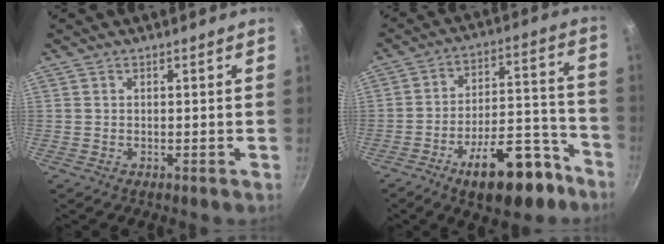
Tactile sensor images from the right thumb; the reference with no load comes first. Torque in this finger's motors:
{"motor_torque": [2.23, 1.36, 1.58, -1.14, 0.10]}